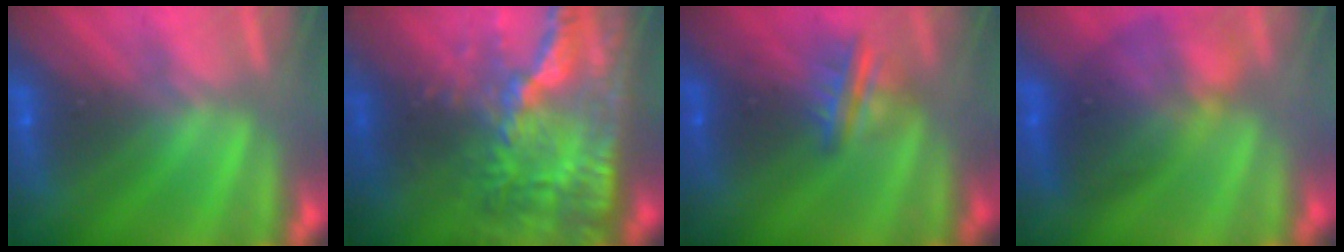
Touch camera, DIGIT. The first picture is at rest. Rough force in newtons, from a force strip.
{"total": 6.1}
{"total": 3.0}
{"total": 7.5}